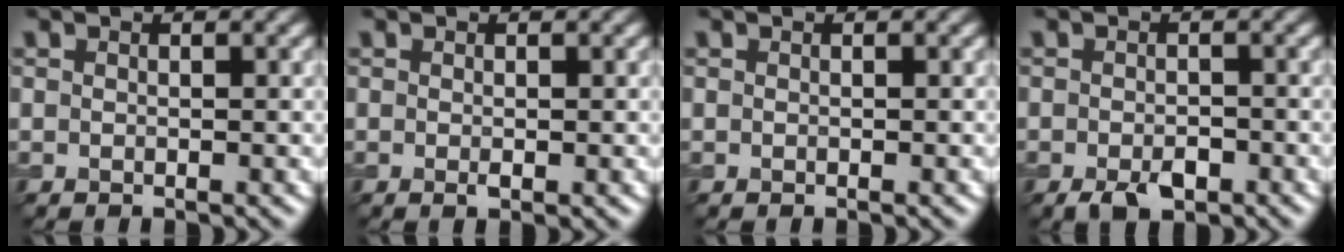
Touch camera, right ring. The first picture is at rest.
{"total": 0.5, "force": [-0.1, 0.2, 0.5], "torque": [-0.012, -0.003, -0.001]}
{"total": 0.0}
{"total": 2.5, "force": [-1.4, 1.3, 1.6], "torque": [-0.028, -0.003, -0.025]}